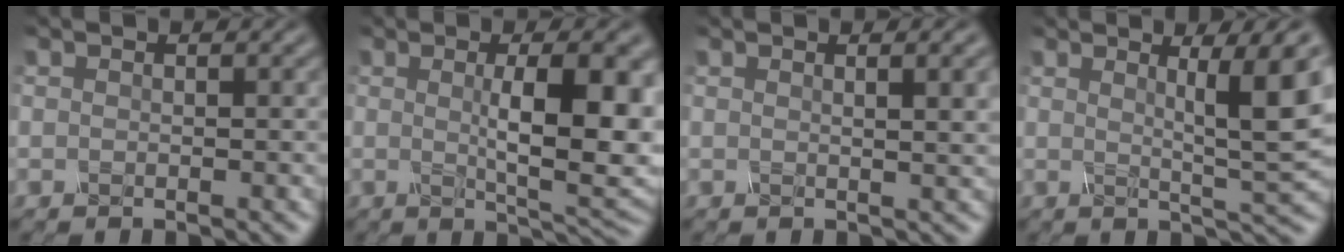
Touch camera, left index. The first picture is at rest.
{"total": 9.1, "force": [0.7, 2.3, 8.8], "torque": [-0.117, -0.002, 0.016]}
{"total": 4.7, "force": [1.5, 1.7, 4.1], "torque": [-0.031, 0.014, 0.007]}
{"total": 7.7, "force": [2.2, 1.1, 7.3], "torque": [-0.094, 0.003, 0.036]}